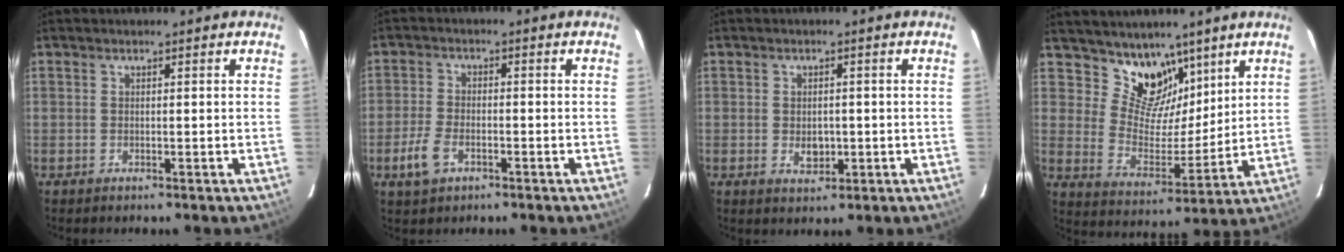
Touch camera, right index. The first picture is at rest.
{"total": 5.8, "force": [-2.9, 3.3, 3.8], "torque": [-0.095, -0.002, -0.053]}
{"total": 3.4, "force": [-0.6, 2.5, 2.2], "torque": [-0.036, -0.002, -0.005]}
{"total": 11.1, "force": [8.0, 6.8, 3.8], "torque": [-0.063, -0.012, 0.146]}